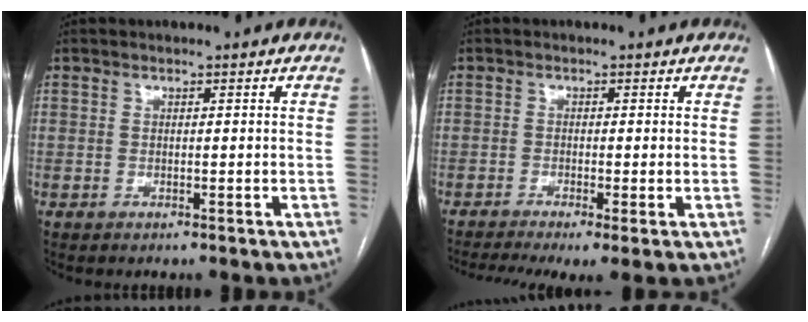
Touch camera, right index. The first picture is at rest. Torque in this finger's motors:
{"motor_torque": [0.58, -0.08, 0.15, 0.04]}